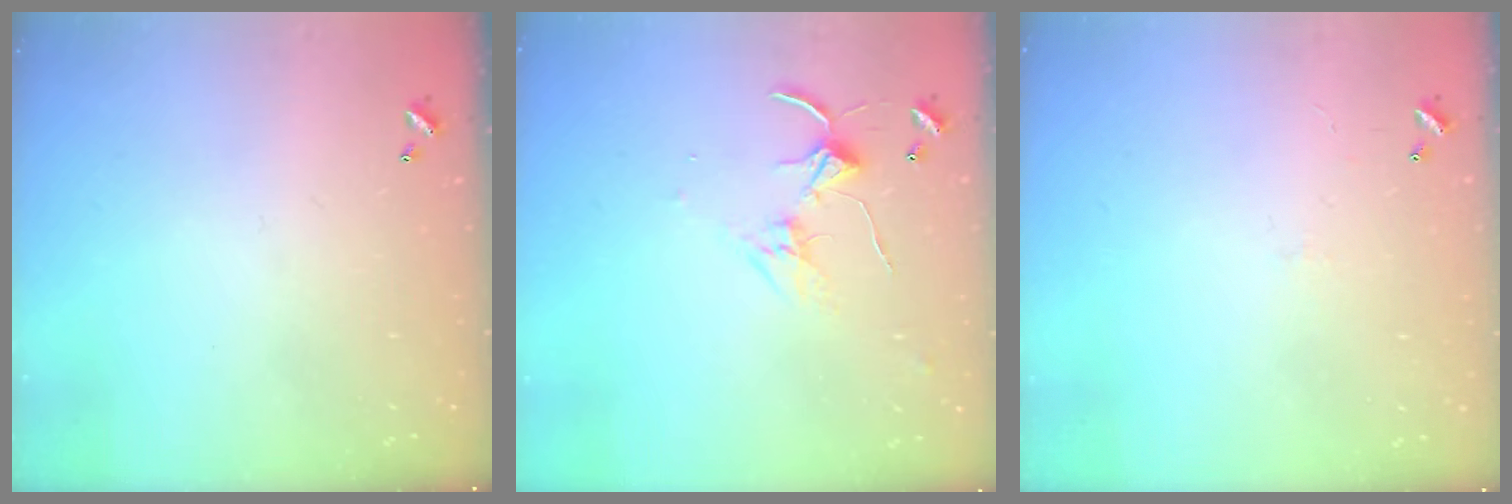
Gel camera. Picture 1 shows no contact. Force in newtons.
{"total": 2.7, "press": 2.7, "slide": 0.4}
{"total": 1.2, "press": 1.1, "slide": 0.5}